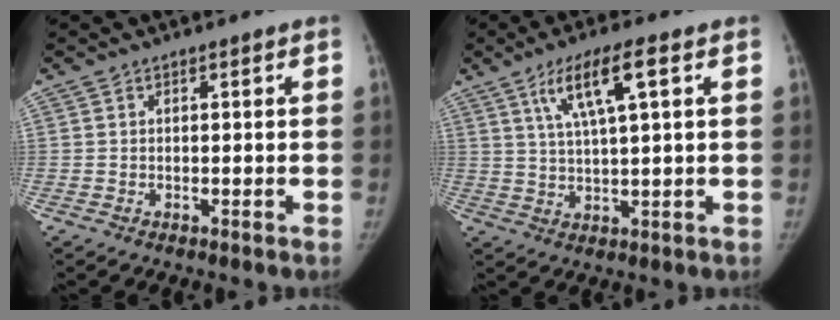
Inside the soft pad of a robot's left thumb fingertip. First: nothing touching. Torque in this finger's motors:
{"motor_torque": [0.03, 0.11, 0.61, 0.21, 0.08]}